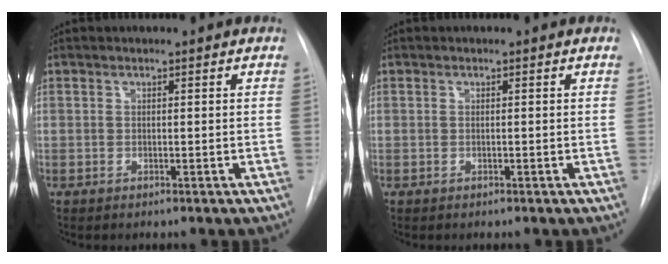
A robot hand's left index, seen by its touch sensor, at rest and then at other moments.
{"total": 0.0}